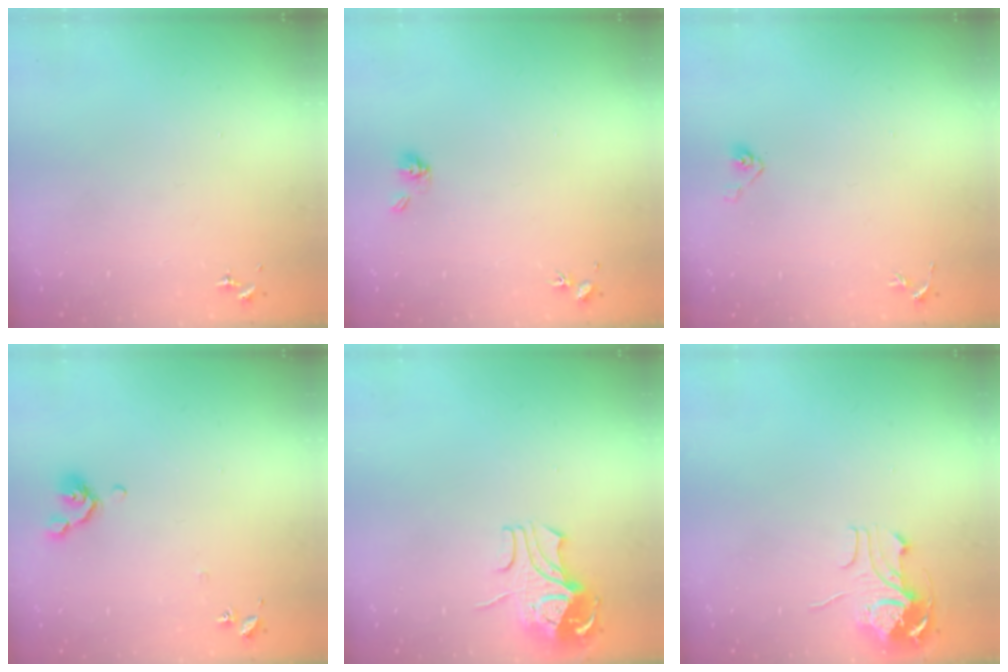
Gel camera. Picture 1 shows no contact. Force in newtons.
{"total": 4.4, "press": 3.9, "slide": 2.1}
{"total": 3.9, "press": 3.7, "slide": 1.3}
{"total": 7.0, "press": 6.8, "slide": 1.4}
{"total": 9.5, "press": 9.4, "slide": 1.2}
{"total": 9.2, "press": 9.2, "slide": 0.7}